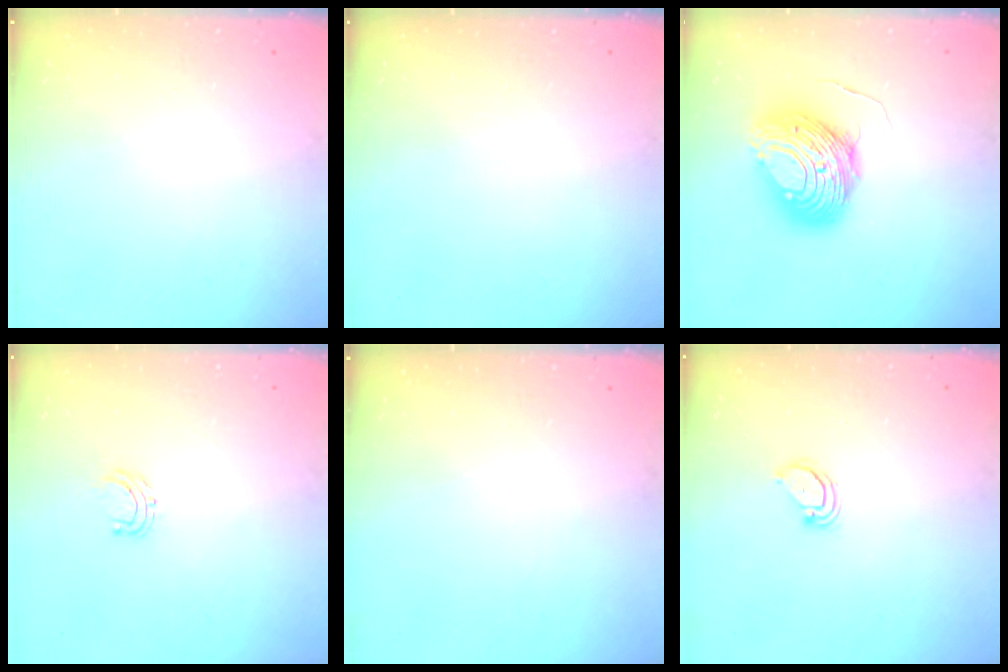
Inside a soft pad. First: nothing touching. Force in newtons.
{"total": 0.0}
{"total": 12.1, "press": 12.1, "slide": 1.2}
{"total": 4.3, "press": 4.3, "slide": 0.3}
{"total": 0.0}
{"total": 3.0, "press": 3.0, "slide": 0.2}